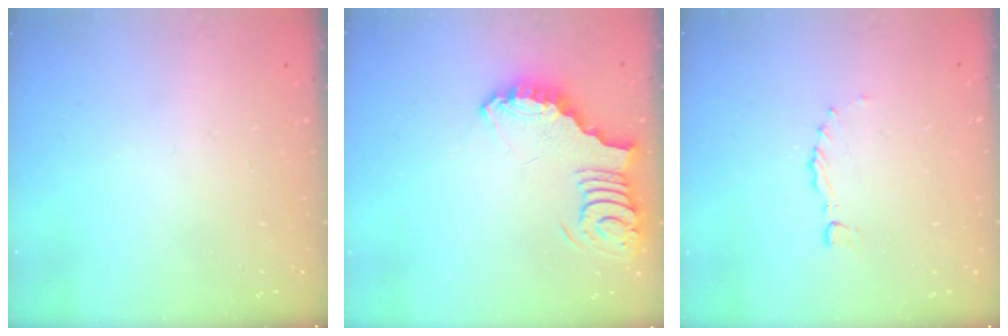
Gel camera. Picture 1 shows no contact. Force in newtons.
{"total": 3.6, "press": 3.5, "slide": 0.6}
{"total": 0.0}